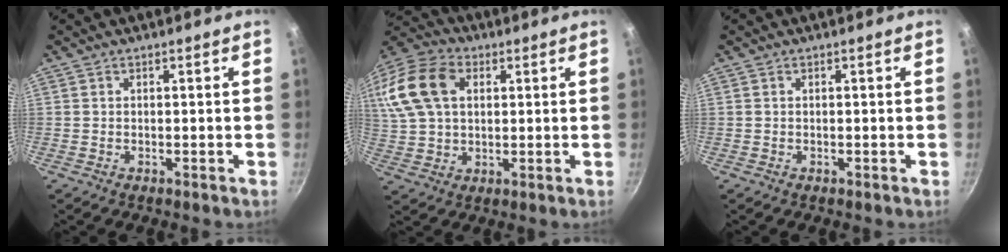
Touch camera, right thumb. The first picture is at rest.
{"total": 20.1, "force": [5.8, 14.0, 13.2], "torque": [-0.286, 0.024, 0.099]}
{"total": 0.0}